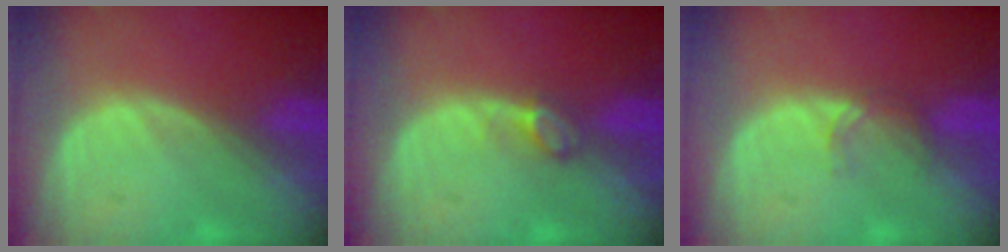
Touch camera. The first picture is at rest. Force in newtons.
{"total": 2.0, "press": 1.9, "slide": 0.2}
{"total": 1.5, "press": 1.5, "slide": 0.2}